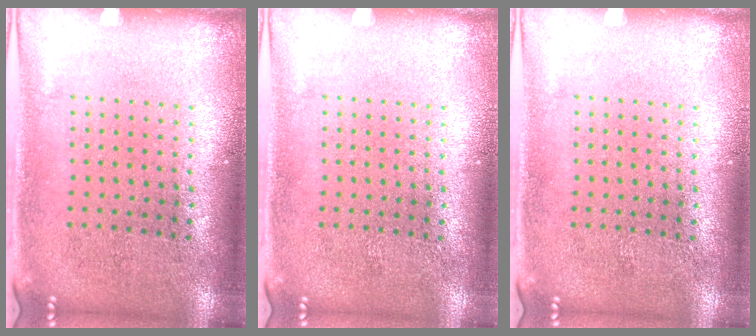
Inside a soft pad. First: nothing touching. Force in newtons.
{"total": 0.0}
{"total": 0.0}